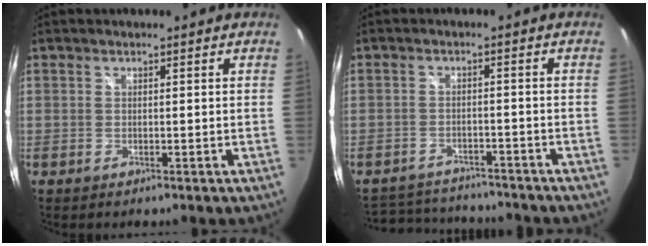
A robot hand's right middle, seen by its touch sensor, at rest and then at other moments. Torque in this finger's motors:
{"motor_torque": [-0.31, -0.23, -0.15, -0.03]}